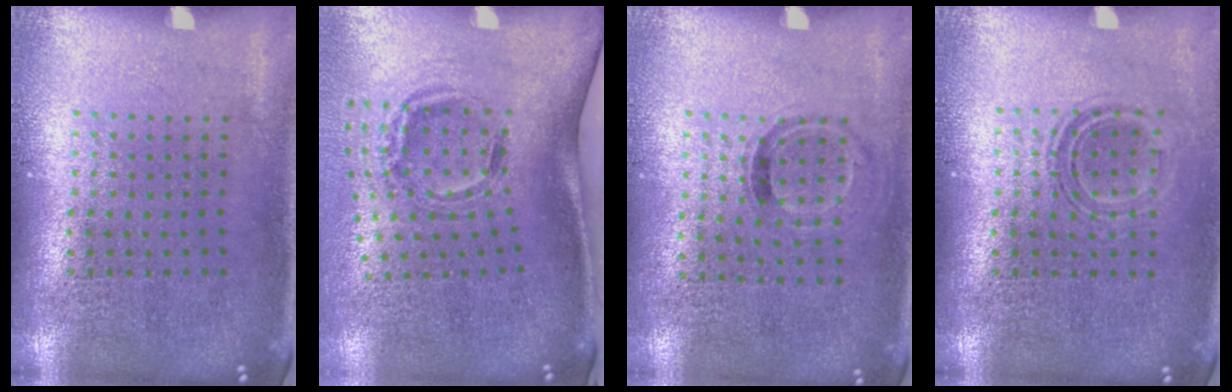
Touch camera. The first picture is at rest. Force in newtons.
{"total": 2.0, "press": 1.2, "slide": 1.5}
{"total": 0.9, "press": 0.7, "slide": 0.6}
{"total": 1.1, "press": 1.0, "slide": 0.5}